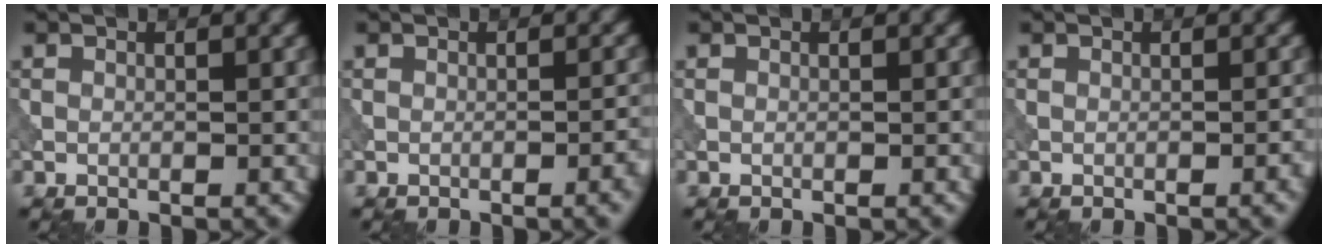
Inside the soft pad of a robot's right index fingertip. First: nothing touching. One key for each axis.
{"total": 2.2, "fx": -0.8, "fy": 0.5, "fz": 1.9, "tx": -0.019, "ty": 0.005, "tz": -0.012}
{"total": 0.0}
{"total": 1.2, "fx": -0.5, "fy": 0.2, "fz": 1.1, "tx": -0.011, "ty": 0.002, "tz": -0.008}